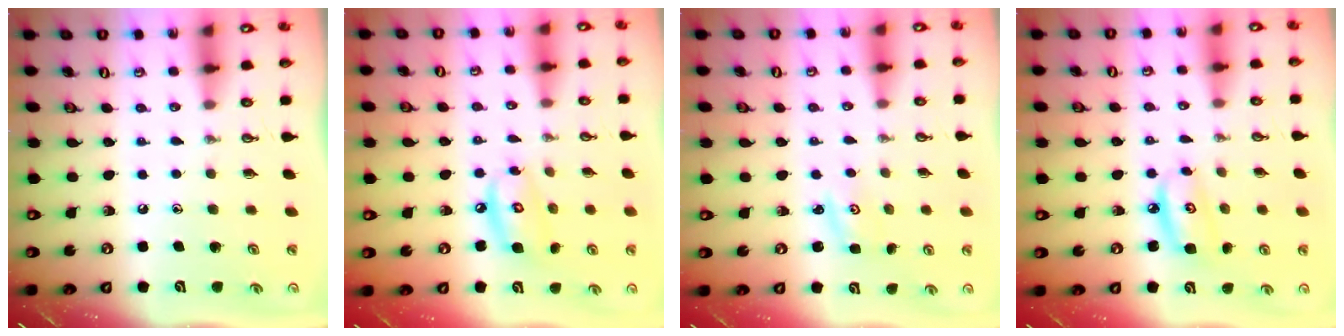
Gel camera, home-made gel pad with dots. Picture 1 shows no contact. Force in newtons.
{"total": 9.7, "press": 9.7, "slide": 0.9}
{"total": 2.0, "press": 2.0, "slide": 0.3}
{"total": 6.8, "press": 6.8, "slide": 0.5}